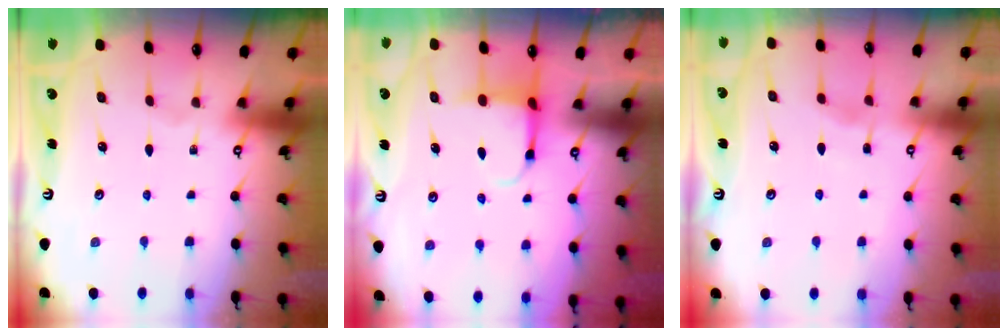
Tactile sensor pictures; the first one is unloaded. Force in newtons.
{"total": 3.9, "press": 3.7, "slide": 1.3}
{"total": 2.6, "press": 2.5, "slide": 0.4}